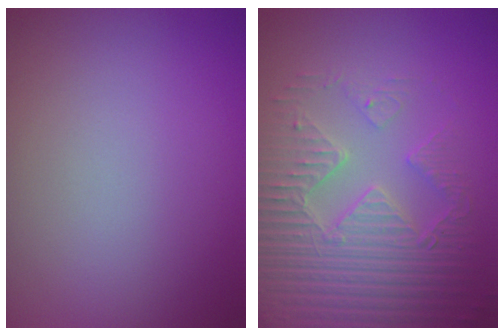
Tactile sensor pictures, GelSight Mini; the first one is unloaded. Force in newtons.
{"total": 5.8, "press": 5.2, "slide": 2.6}